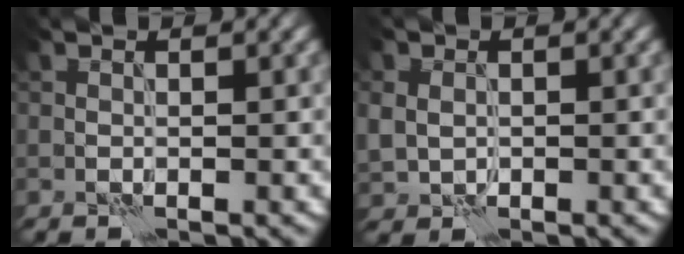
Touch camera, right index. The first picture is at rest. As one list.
[{"total": 2.4, "force": [0.1, 2.1, 1.3], "torque": [-0.029, -0.002, 0.009]}]